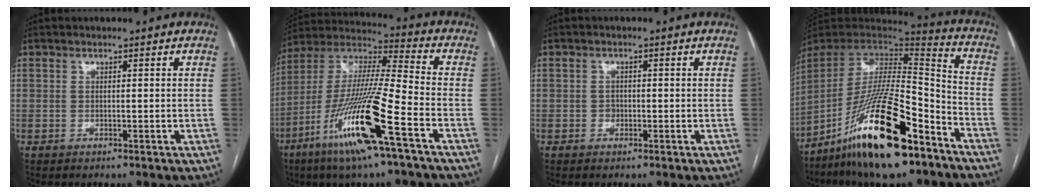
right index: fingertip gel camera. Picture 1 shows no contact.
{"total": 19.3, "force": [-9.1, 0.4, 17.1], "torque": [-0.368, -0.037, -0.178]}
{"total": 1.2, "force": [-0.3, 1.1, 0.5], "torque": [-0.004, 0.004, -0.004]}
{"total": 24.8, "force": [-15.2, 5.4, 18.9], "torque": [-0.354, -0.020, -0.263]}